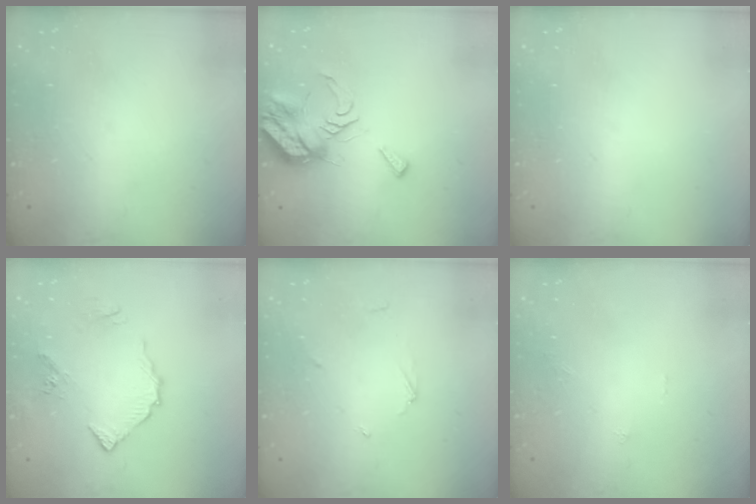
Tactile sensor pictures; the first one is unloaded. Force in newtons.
{"total": 9.0, "press": 9.0, "slide": 0.8}
{"total": 0.0}
{"total": 8.7, "press": 8.7, "slide": 1.1}
{"total": 2.4, "press": 2.4, "slide": 0.2}
{"total": 0.0}